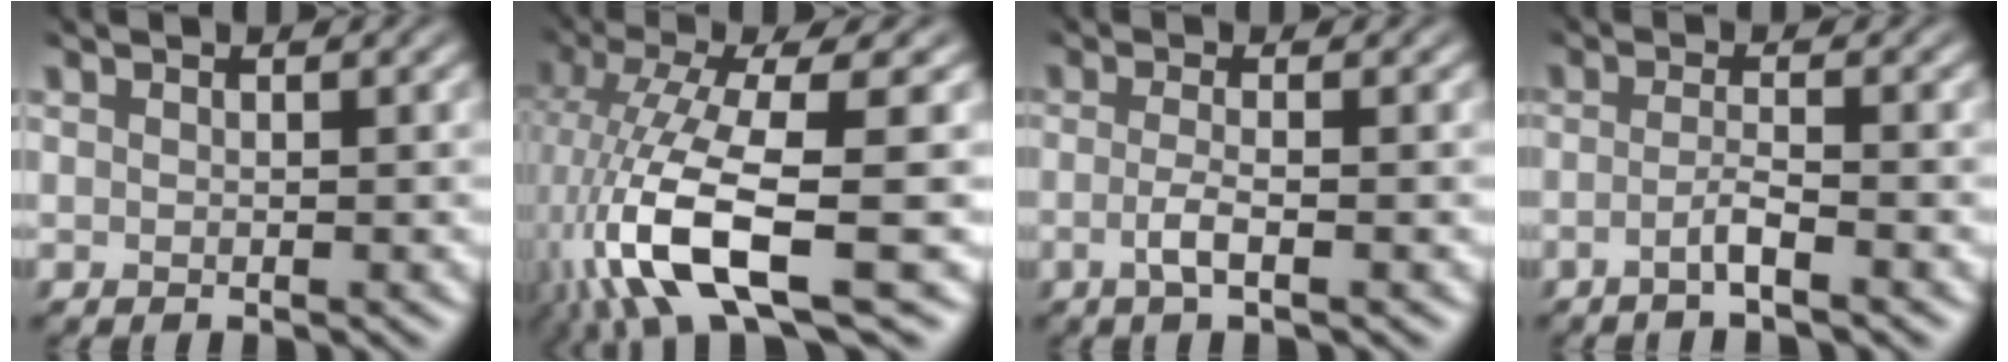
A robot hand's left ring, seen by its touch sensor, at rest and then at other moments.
{"total": 10.3, "force": [-4.7, 2.8, 8.7], "torque": [-0.193, -0.012, -0.073]}
{"total": 2.6, "force": [-1.4, 0.6, 2.1], "torque": [-0.040, -0.006, -0.023]}
{"total": 2.5, "force": [-1.7, 0.5, 1.8], "torque": [-0.034, -0.011, -0.031]}